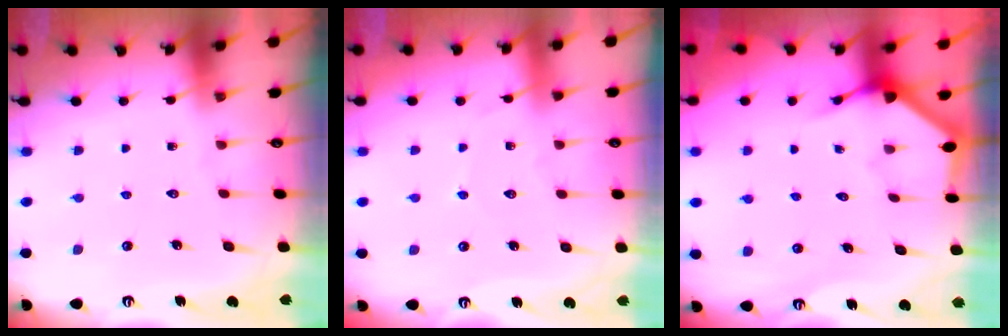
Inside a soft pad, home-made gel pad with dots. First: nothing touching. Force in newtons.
{"total": 2.4, "press": 2.4, "slide": 0.3}
{"total": 4.1, "press": 4.1, "slide": 0.1}